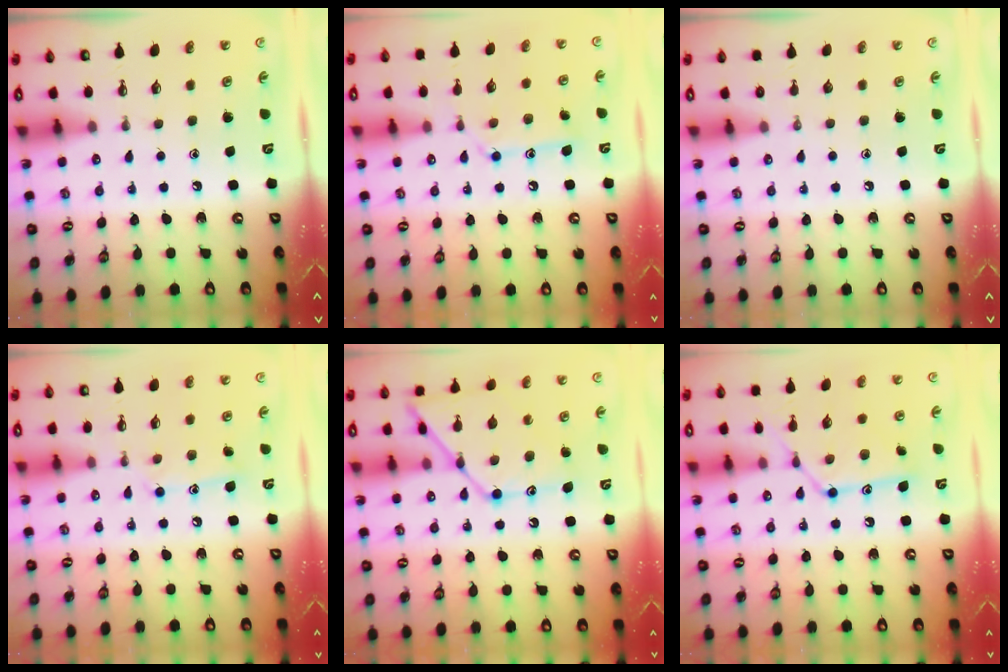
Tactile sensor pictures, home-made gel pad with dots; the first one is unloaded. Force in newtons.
{"total": 11.1, "press": 11.1, "slide": 0.4}
{"total": 0.0}
{"total": 9.1, "press": 9.1, "slide": 0.6}
{"total": 14.9, "press": 14.8, "slide": 1.2}
{"total": 12.5, "press": 12.5, "slide": 0.4}